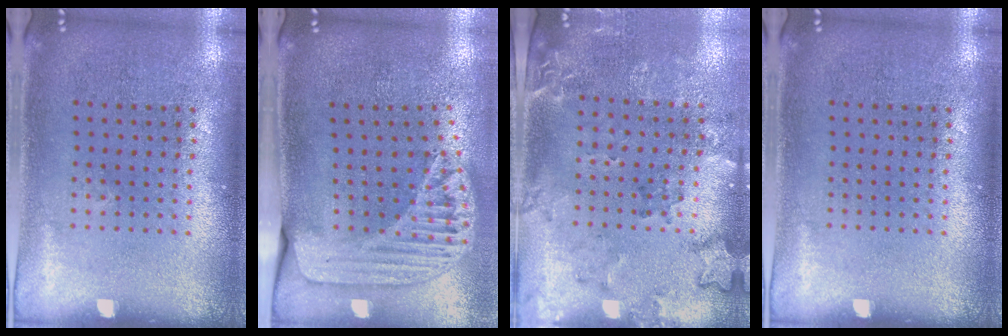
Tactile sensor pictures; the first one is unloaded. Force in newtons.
{"total": 1.8, "press": 1.6, "slide": 0.9}
{"total": 1.9, "press": 1.6, "slide": 1.1}
{"total": 0.0}